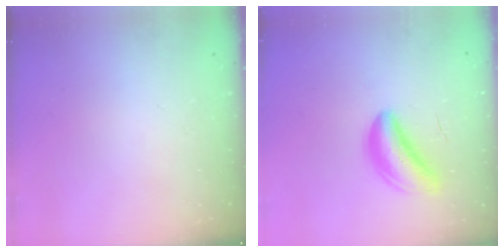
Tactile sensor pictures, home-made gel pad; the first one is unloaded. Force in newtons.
{"total": 5.4, "press": 5.0, "slide": 1.9}